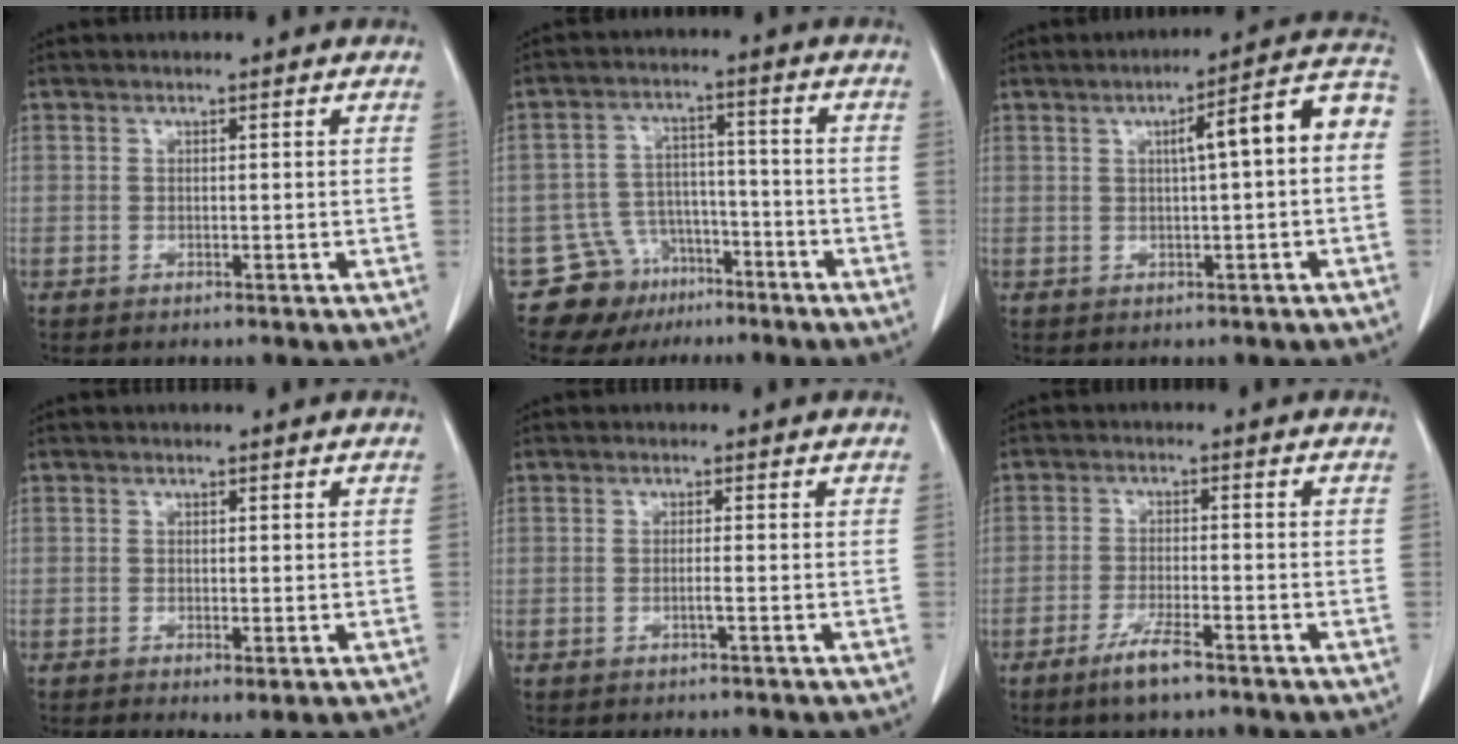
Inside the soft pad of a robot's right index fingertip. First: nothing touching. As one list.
[{"total": 8.8, "force": [-5.6, 6.7, 0.8], "torque": [-0.007, 0.039, -0.081]}, {"total": 8.6, "force": [0.9, 0.8, 8.5], "torque": [-0.113, 0.030, 0.006]}, {"total": 2.0, "force": [-0.7, 0.6, 1.8], "torque": [-0.021, -0.005, -0.004]}, {"total": 1.0, "force": [-0.4, -0.2, 0.9], "torque": [-0.016, 0.000, -0.007]}, {"total": 5.3, "force": [-3.6, 0.5, 3.8], "torque": [-0.076, -0.008, -0.065]}]